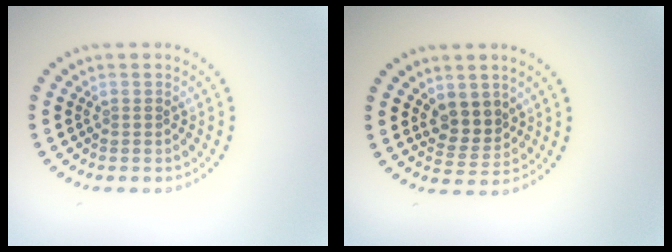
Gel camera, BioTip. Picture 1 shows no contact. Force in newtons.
{"total": 2.9, "press": 2.6, "slide": 1.3}